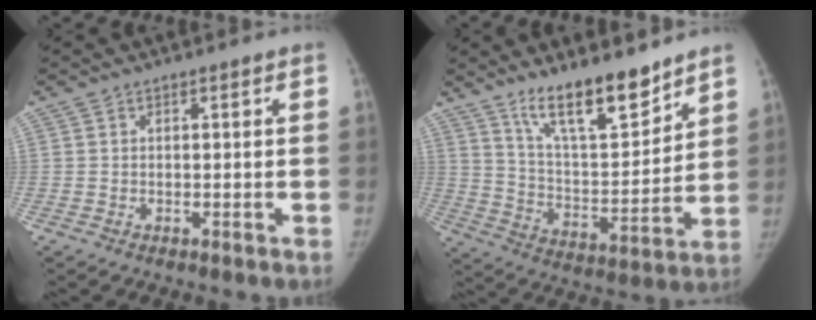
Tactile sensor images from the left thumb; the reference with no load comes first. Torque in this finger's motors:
{"motor_torque": [0.04, 0.08, 1.40, -1.37, 0.14]}